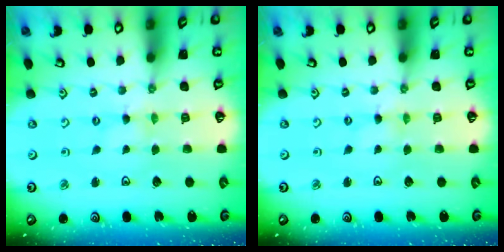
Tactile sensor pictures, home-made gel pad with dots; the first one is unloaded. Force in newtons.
{"total": 0.0}